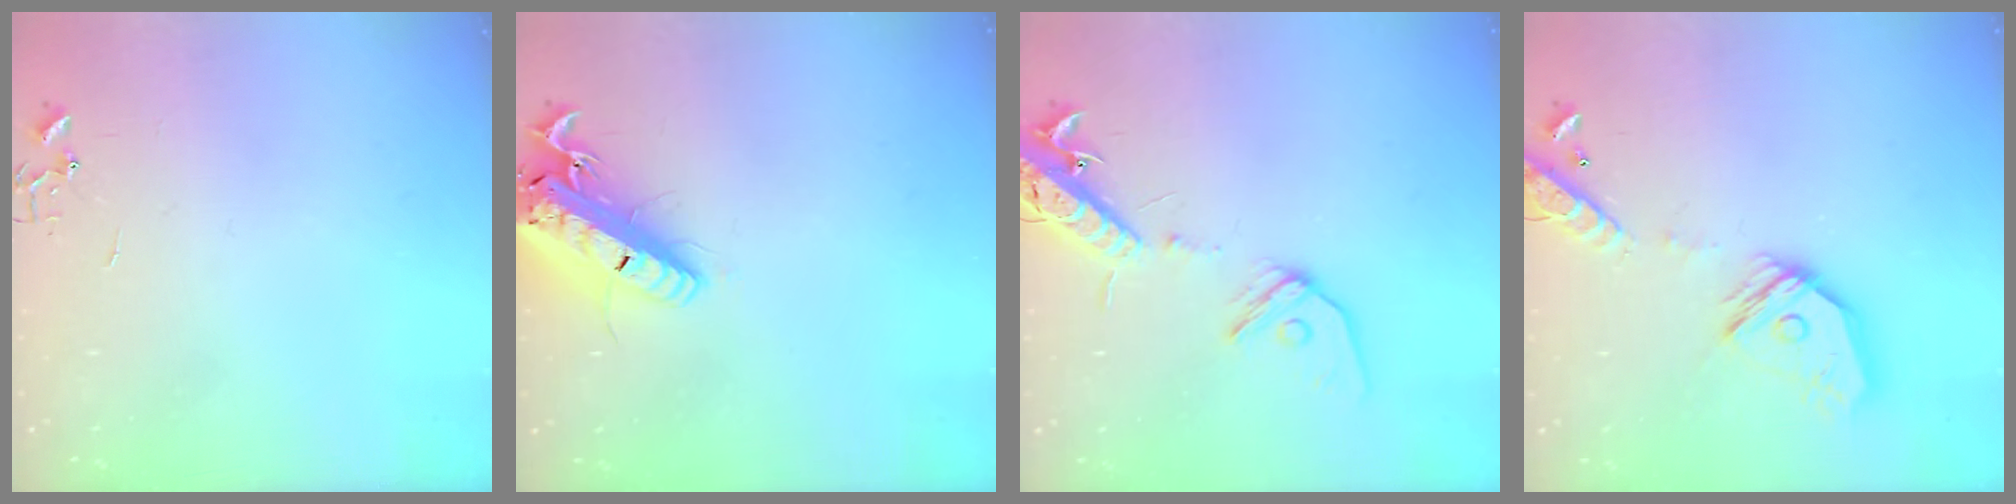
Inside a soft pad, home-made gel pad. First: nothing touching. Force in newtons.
{"total": 21.8, "press": 21.4, "slide": 4.2}
{"total": 15.4, "press": 15.0, "slide": 3.5}
{"total": 17.2, "press": 17.0, "slide": 2.2}